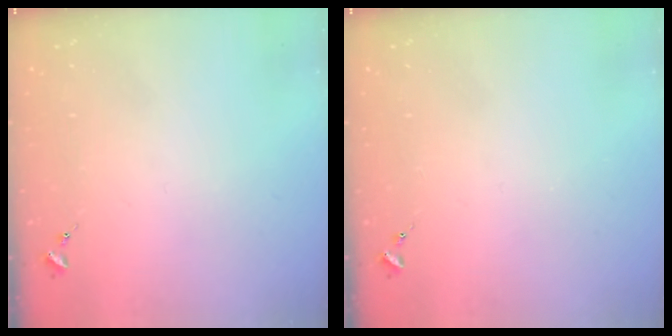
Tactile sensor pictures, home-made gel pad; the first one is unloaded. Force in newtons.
{"total": 0.0}